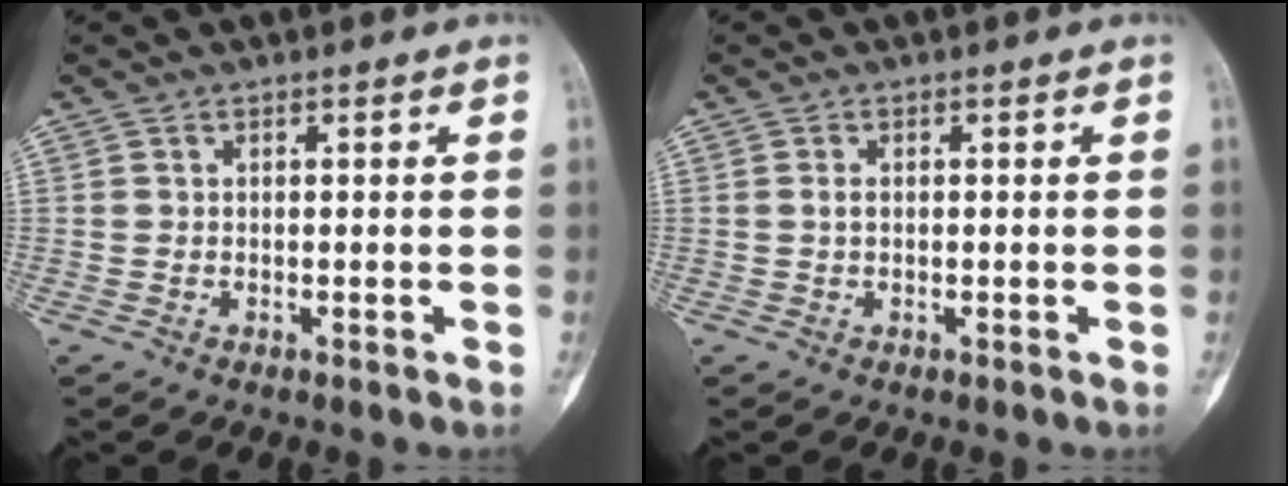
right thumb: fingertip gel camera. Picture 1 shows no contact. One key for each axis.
{"total": 1.0, "fx": -0.1, "fy": 0.5, "fz": 0.9, "tx": -0.018, "ty": 0.001, "tz": -0.001}